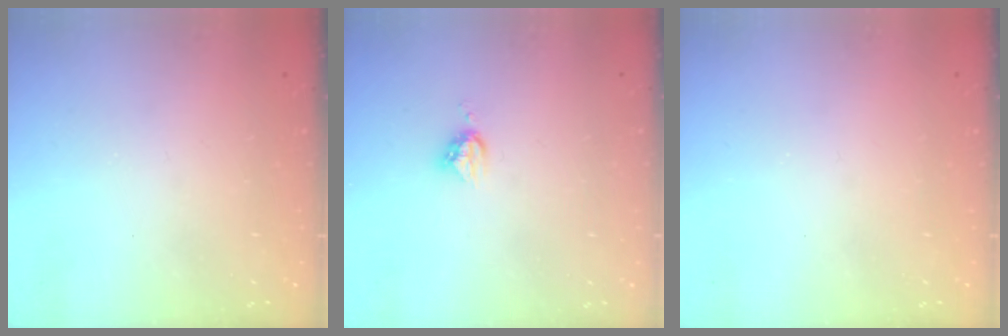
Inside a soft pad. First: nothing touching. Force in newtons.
{"total": 5.1, "press": 5.1, "slide": 0.0}
{"total": 0.0}